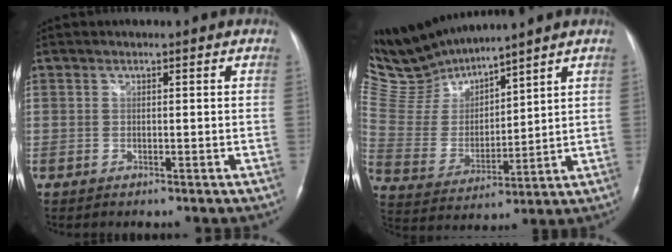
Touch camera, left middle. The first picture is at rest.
{"total": 11.3, "force": [11.1, 0.6, 1.7], "torque": [-0.065, 0.005, 0.245]}